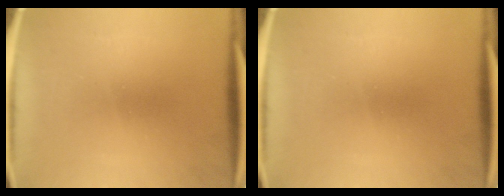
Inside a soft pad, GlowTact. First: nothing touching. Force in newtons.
{"total": 0.0}